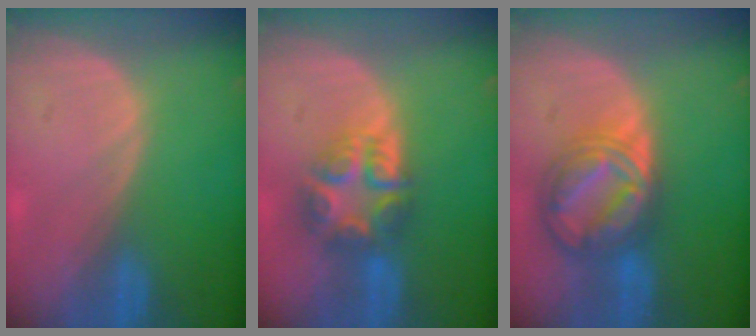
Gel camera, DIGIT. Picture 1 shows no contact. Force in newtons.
{"total": 7.6, "press": 6.6, "slide": 3.7}
{"total": 9.0, "press": 9.0, "slide": 0.7}